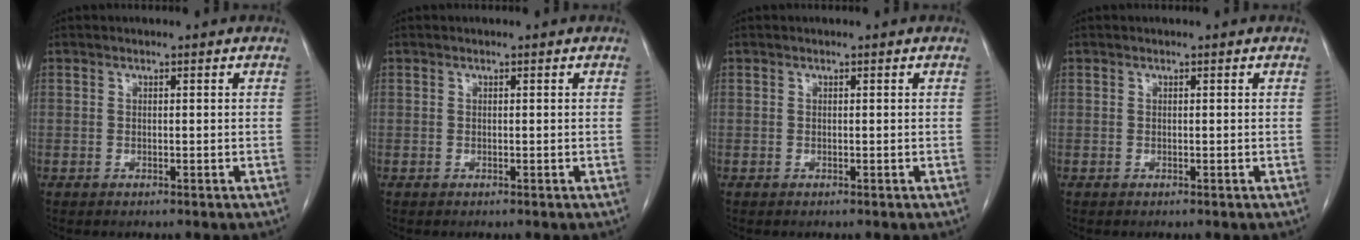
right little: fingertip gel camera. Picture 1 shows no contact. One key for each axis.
{"total": 0.0}
{"total": 0.0}
{"total": 0.0}